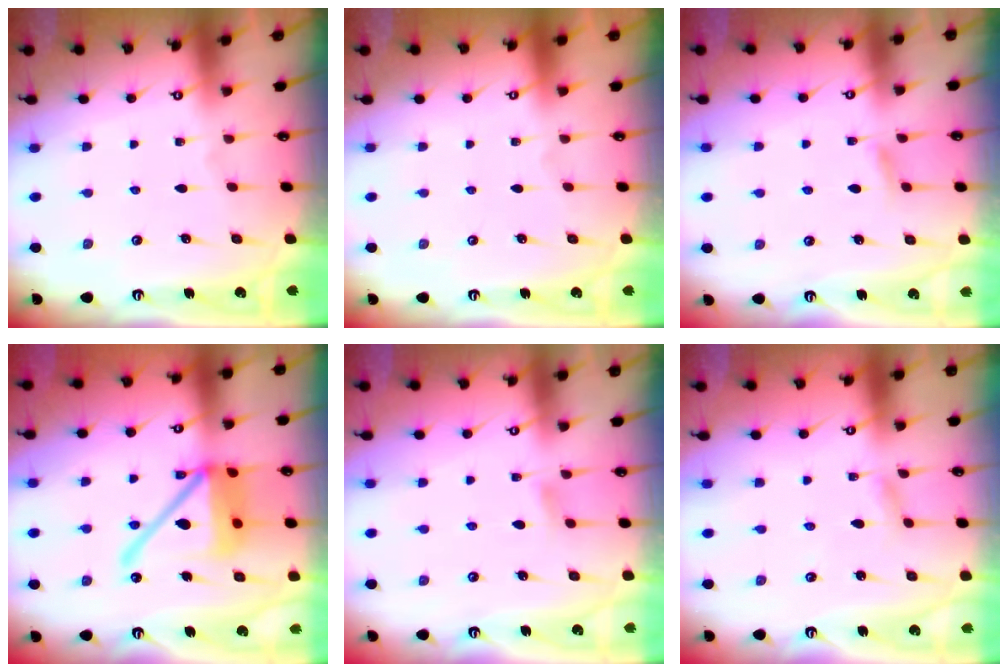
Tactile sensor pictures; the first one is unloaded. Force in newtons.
{"total": 0.0}
{"total": 4.9, "press": 4.8, "slide": 0.7}
{"total": 18.1, "press": 17.9, "slide": 2.6}
{"total": 5.2, "press": 5.1, "slide": 0.6}
{"total": 2.3, "press": 2.3, "slide": 0.2}